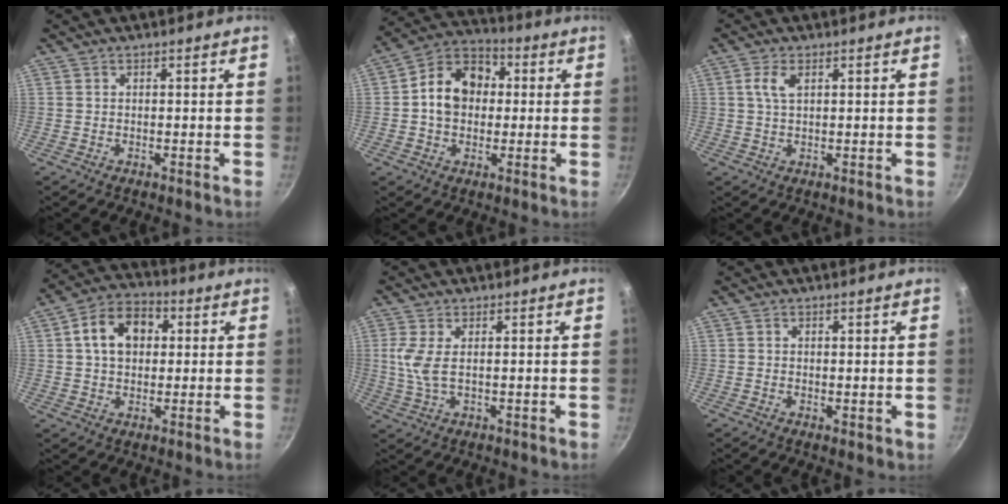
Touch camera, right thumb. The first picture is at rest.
{"total": 12.1, "force": [0.7, 9.5, 7.5], "torque": [-0.091, 0.027, -0.008]}
{"total": 3.5, "force": [1.2, 1.6, 2.8], "torque": [-0.058, 0.002, 0.024]}
{"total": 11.0, "force": [2.3, 8.0, 7.2], "torque": [-0.092, 0.018, 0.025]}
{"total": 5.0, "force": [1.0, 1.8, 4.5], "torque": [-0.106, 0.000, 0.023]}
{"total": 0.9, "force": [0.4, 0.4, 0.6], "torque": [-0.005, -0.010, 0.002]}